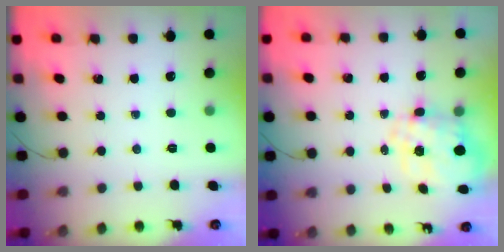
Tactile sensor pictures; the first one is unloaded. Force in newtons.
{"total": 3.7, "press": 3.2, "slide": 1.9}